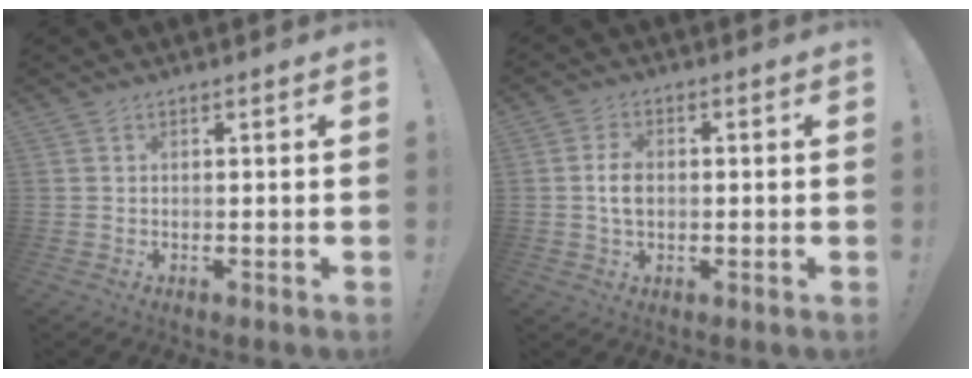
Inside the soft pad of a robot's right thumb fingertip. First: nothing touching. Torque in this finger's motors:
{"motor_torque": [-0.08, 0.26, 0.48, -0.22, 0.00]}